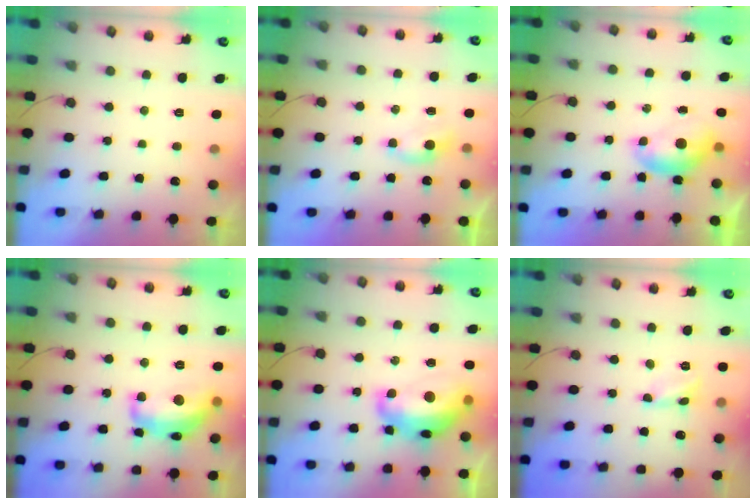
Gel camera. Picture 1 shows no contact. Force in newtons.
{"total": 4.6, "press": 4.6, "slide": 0.5}
{"total": 7.2, "press": 7.1, "slide": 1.0}
{"total": 14.6, "press": 14.5, "slide": 0.8}
{"total": 16.2, "press": 16.2, "slide": 1.1}
{"total": 2.0, "press": 2.0, "slide": 0.2}